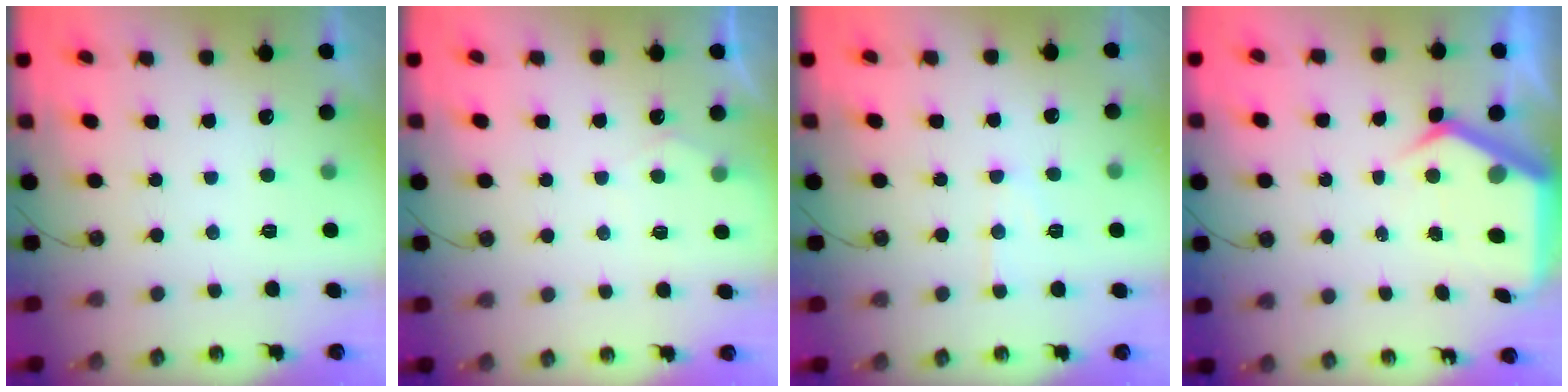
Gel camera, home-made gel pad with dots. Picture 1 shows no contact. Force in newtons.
{"total": 2.9, "press": 2.9, "slide": 0.4}
{"total": 7.4, "press": 7.4, "slide": 0.6}
{"total": 7.4, "press": 7.3, "slide": 1.0}